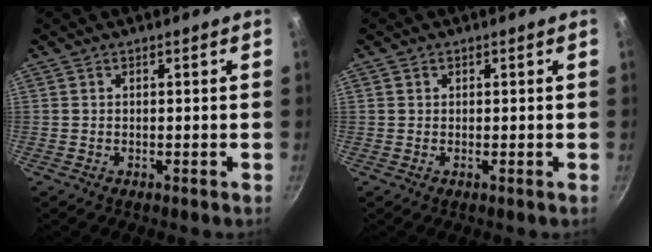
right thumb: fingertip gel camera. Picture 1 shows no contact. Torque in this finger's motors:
{"motor_torque": [-0.01, -0.35, -0.28, 0.09, -0.01]}